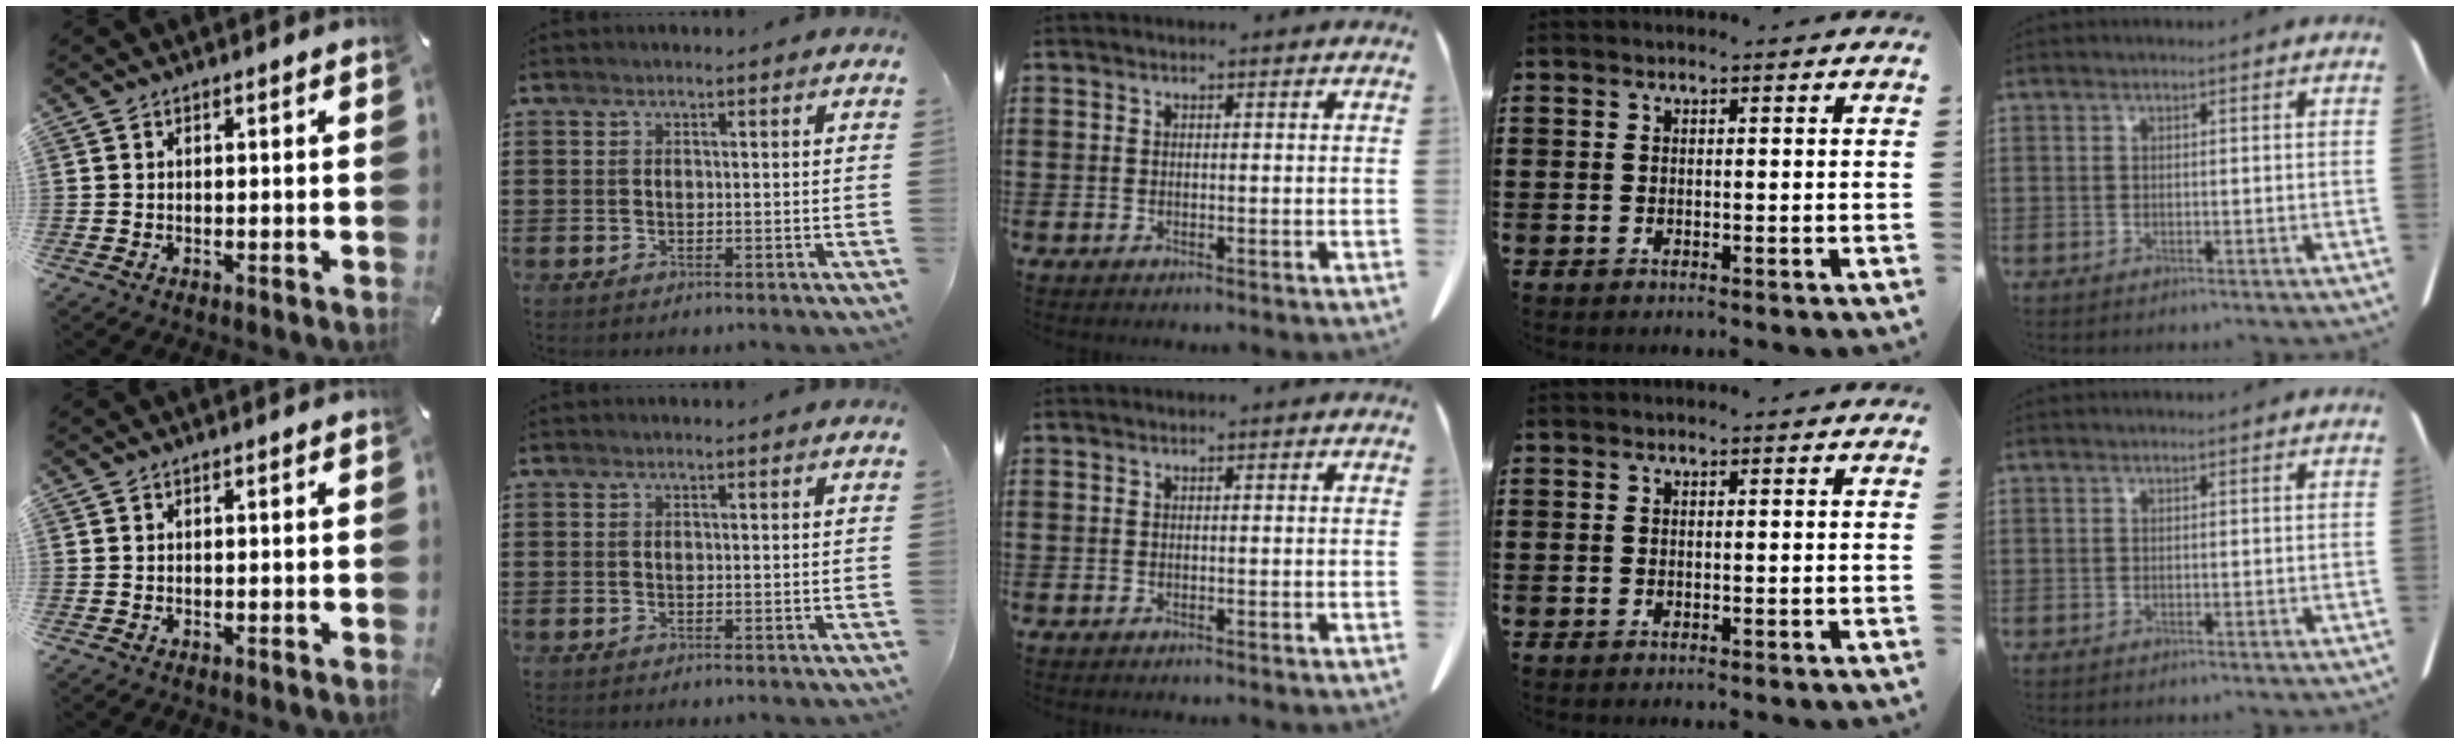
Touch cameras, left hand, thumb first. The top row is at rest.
{}